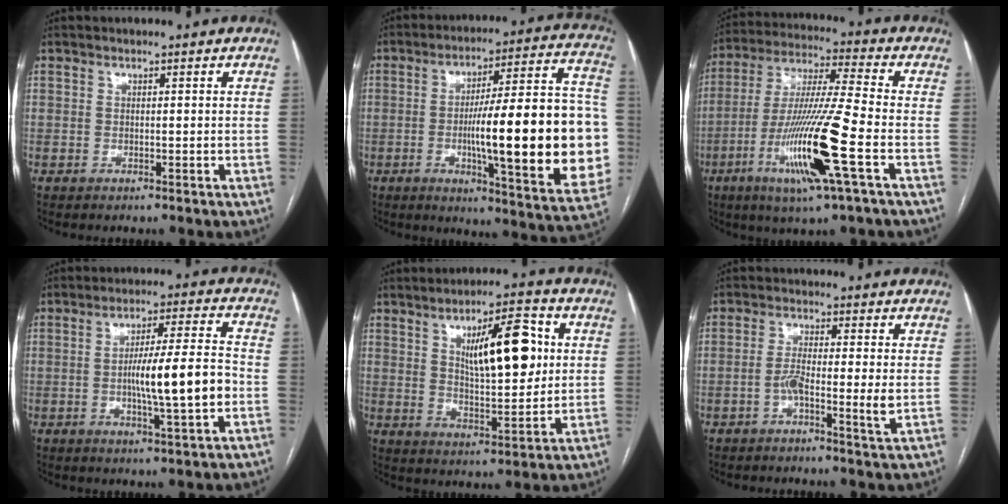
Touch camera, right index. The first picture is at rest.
{"total": 26.6, "force": [-3.3, 3.7, 26.1], "torque": [-0.299, 0.017, -0.043]}
{"total": 17.2, "force": [-6.0, -0.2, 16.1], "torque": [-0.325, -0.021, -0.114]}
{"total": 10.5, "force": [-1.9, 0.1, 10.4], "torque": [-0.172, 0.004, -0.032]}
{"total": 12.6, "force": [3.4, 3.4, 11.6], "torque": [-0.182, 0.008, 0.059]}
{"total": 5.0, "force": [-1.0, 0.1, 4.9], "torque": [-0.092, -0.003, -0.021]}